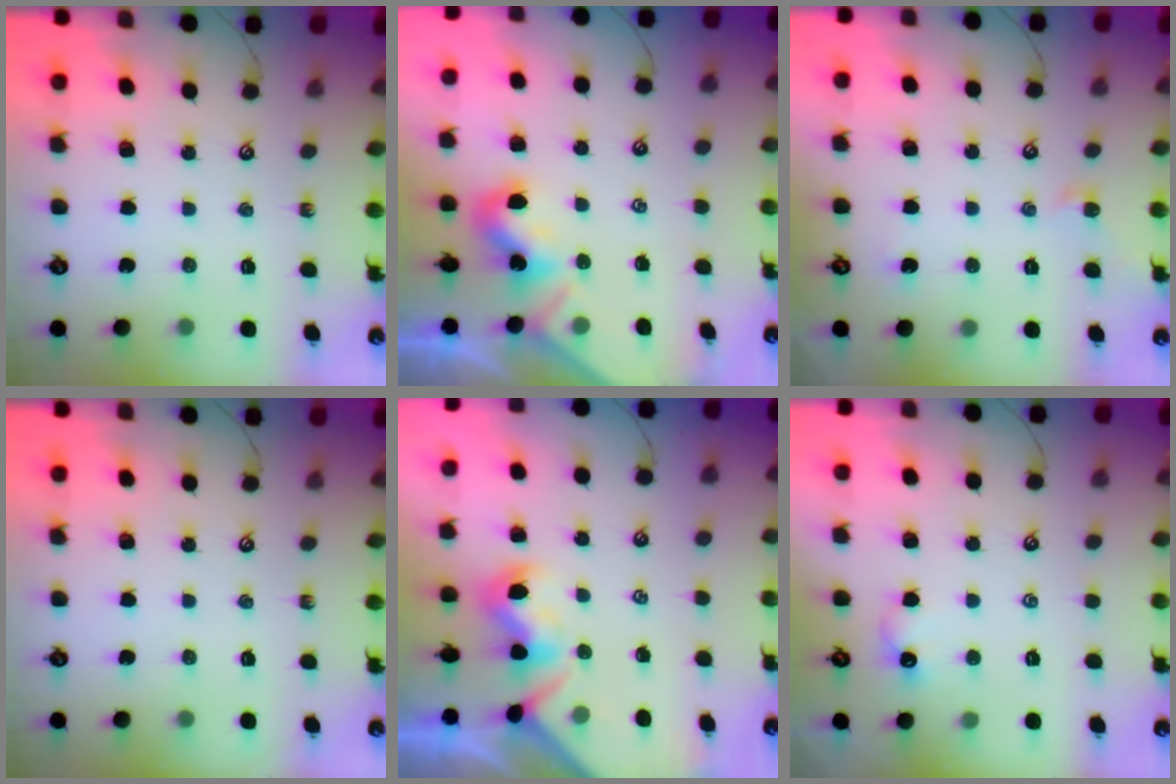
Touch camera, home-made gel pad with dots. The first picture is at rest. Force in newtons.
{"total": 1.8, "press": 1.8, "slide": 0.5}
{"total": 1.0, "press": 1.0, "slide": 0.3}
{"total": 0.0}
{"total": 2.1, "press": 1.9, "slide": 0.9}
{"total": 0.8, "press": 0.6, "slide": 0.5}